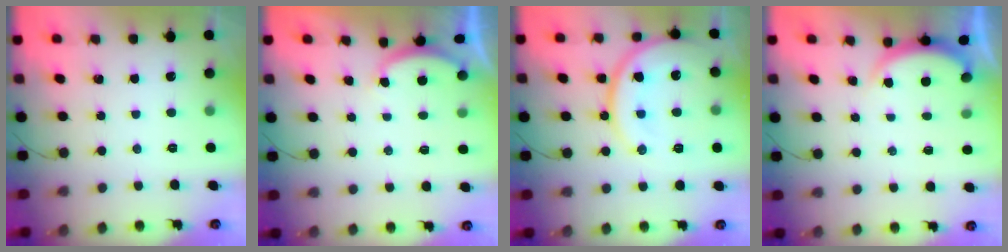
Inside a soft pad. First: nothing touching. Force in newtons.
{"total": 2.9, "press": 2.8, "slide": 0.6}
{"total": 15.8, "press": 15.7, "slide": 1.4}
{"total": 1.7, "press": 1.6, "slide": 0.5}